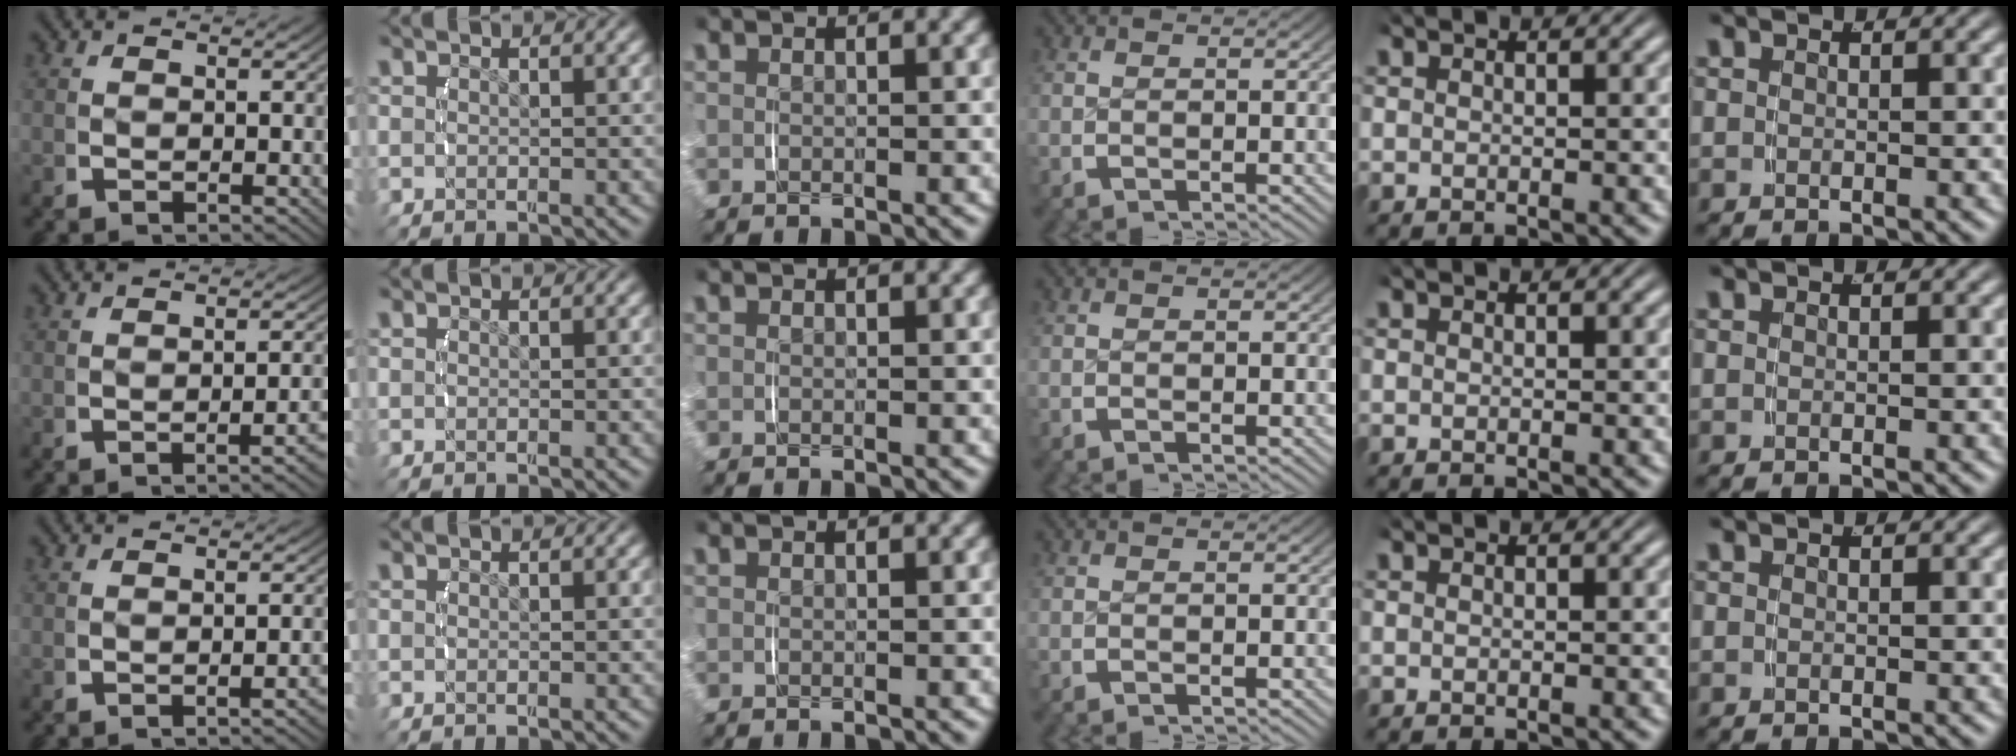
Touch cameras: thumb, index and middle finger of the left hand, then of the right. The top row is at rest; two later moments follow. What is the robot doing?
{"motion": "lift_and_place", "object": "measuring cup"}